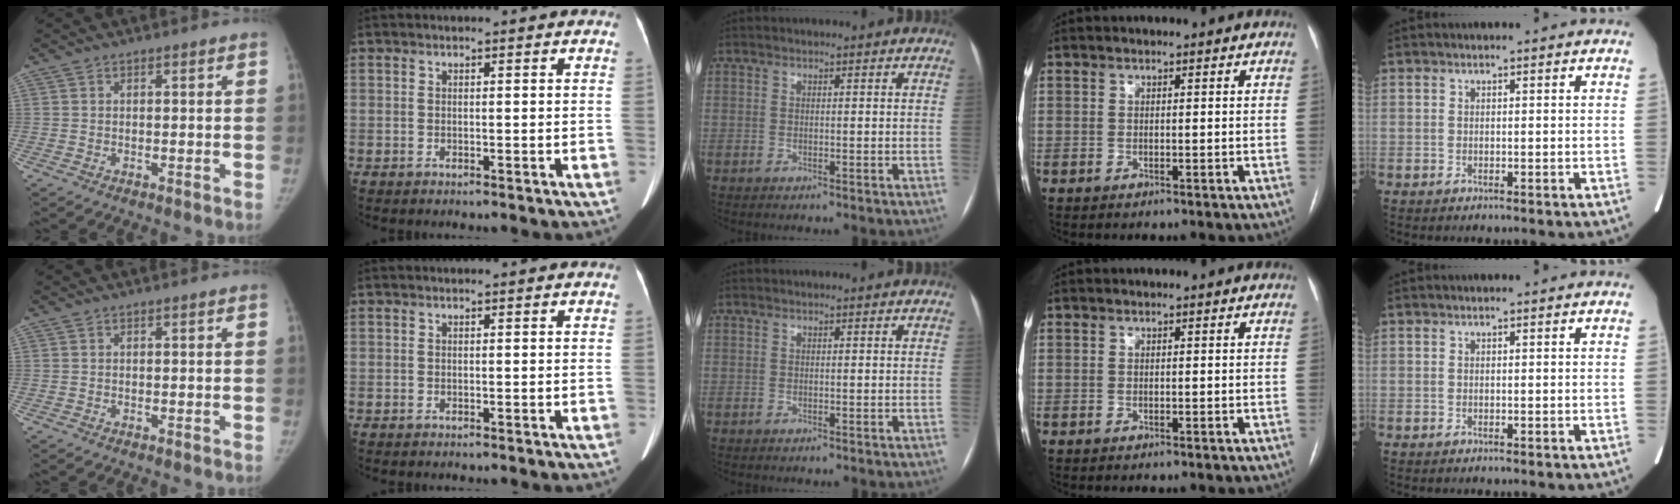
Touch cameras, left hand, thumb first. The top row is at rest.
{}